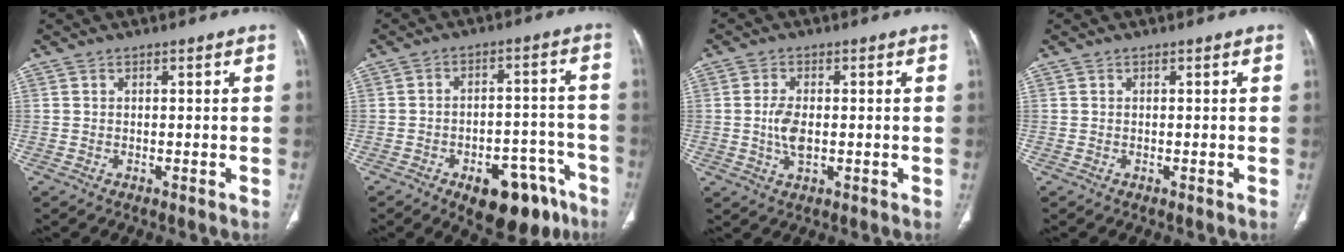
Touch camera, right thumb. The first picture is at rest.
{"total": 15.2, "force": [-9.1, 7.6, 9.6], "torque": [-0.085, 0.066, -0.118]}
{"total": 4.5, "force": [-0.2, 2.4, 3.9], "torque": [-0.079, -0.001, -0.002]}
{"total": 0.0}